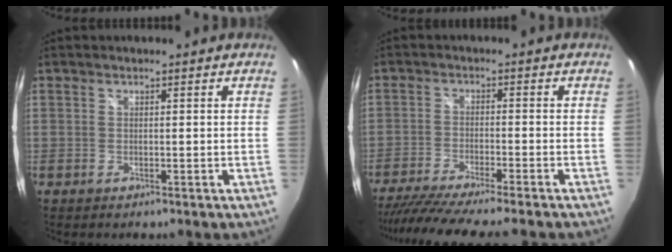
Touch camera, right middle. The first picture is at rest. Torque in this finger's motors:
{"motor_torque": [1.10, -1.04, 0.24, 0.12]}